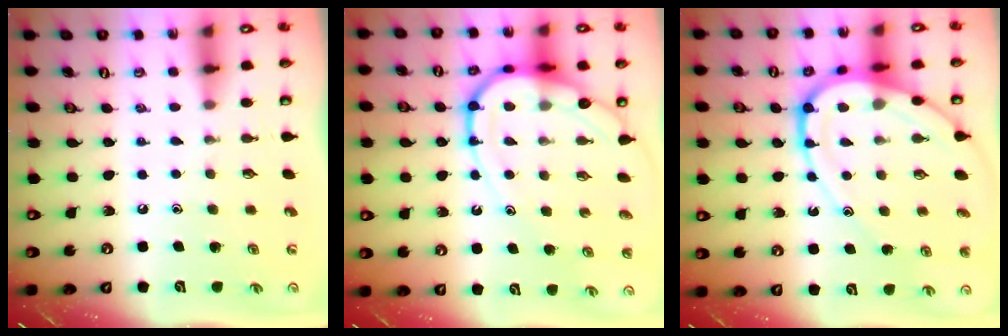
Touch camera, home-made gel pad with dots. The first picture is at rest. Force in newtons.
{"total": 14.4, "press": 14.4, "slide": 1.5}
{"total": 15.0, "press": 14.9, "slide": 1.6}